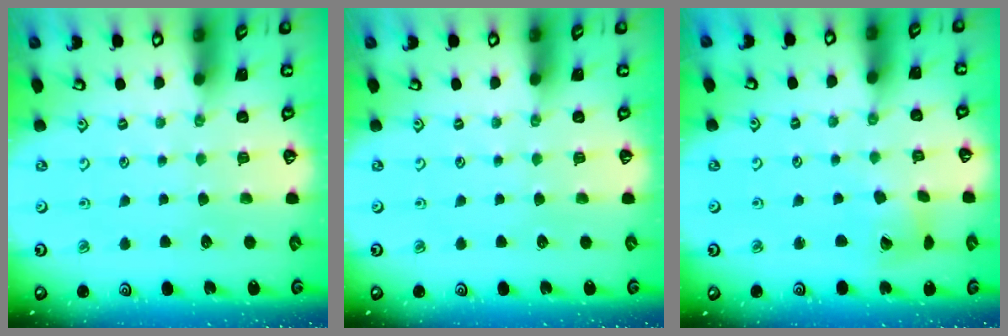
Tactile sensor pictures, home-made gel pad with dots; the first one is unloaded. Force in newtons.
{"total": 0.0}
{"total": 7.4, "press": 7.4, "slide": 0.8}